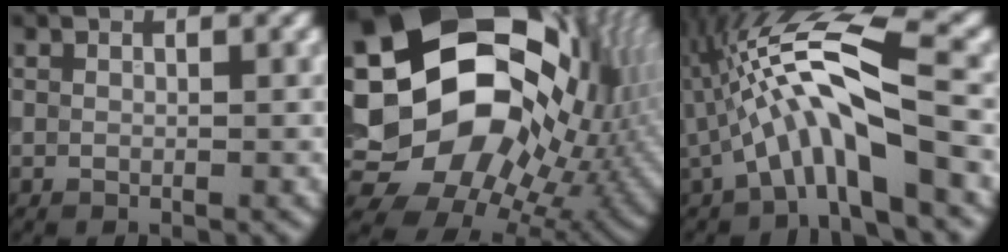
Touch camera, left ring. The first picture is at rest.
{"total": 20.1, "force": [2.5, 15.9, 12.0], "torque": [-0.189, -0.012, 0.065]}
{"total": 9.5, "force": [-1.6, 2.2, 9.1], "torque": [-0.164, 0.027, -0.035]}